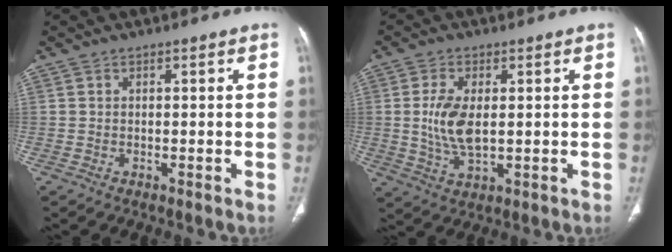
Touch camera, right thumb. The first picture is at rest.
{"total": 8.1, "force": [0.6, 4.0, 7.0], "torque": [-0.149, -0.010, 0.017]}